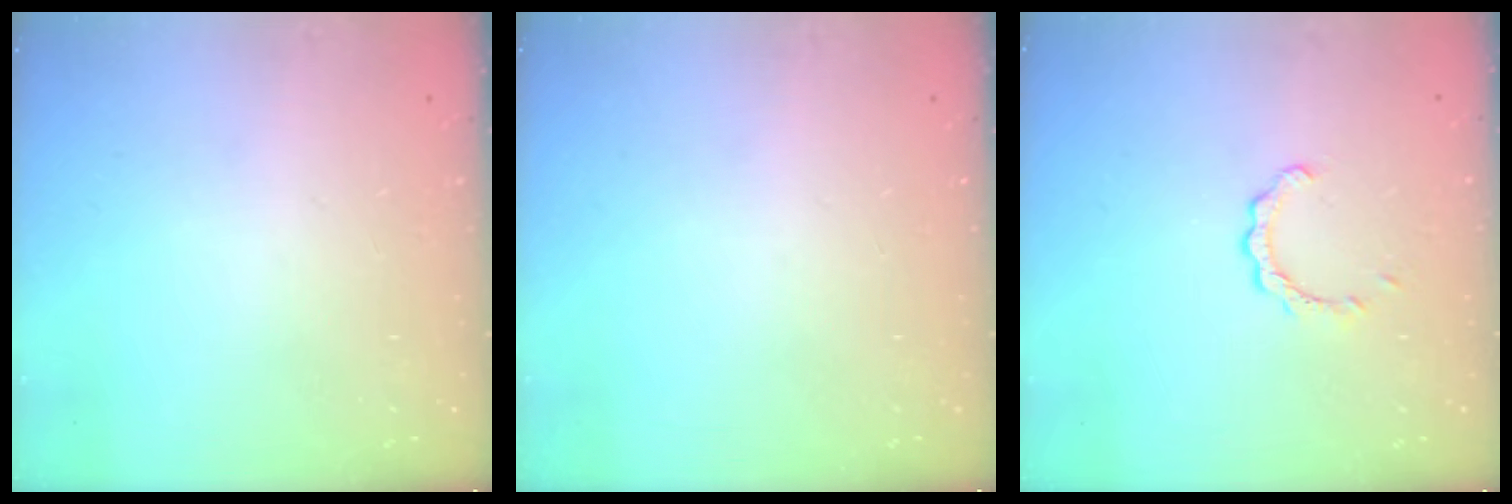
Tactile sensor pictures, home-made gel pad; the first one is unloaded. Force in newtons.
{"total": 0.0}
{"total": 2.8, "press": 2.7, "slide": 0.4}